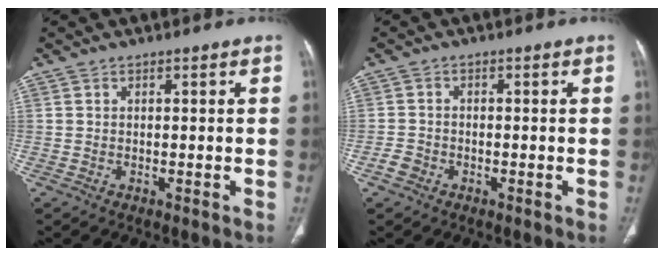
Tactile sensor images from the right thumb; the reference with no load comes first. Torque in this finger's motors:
{"motor_torque": [-0.06, -0.18, -0.24, 0.01, 0.02]}